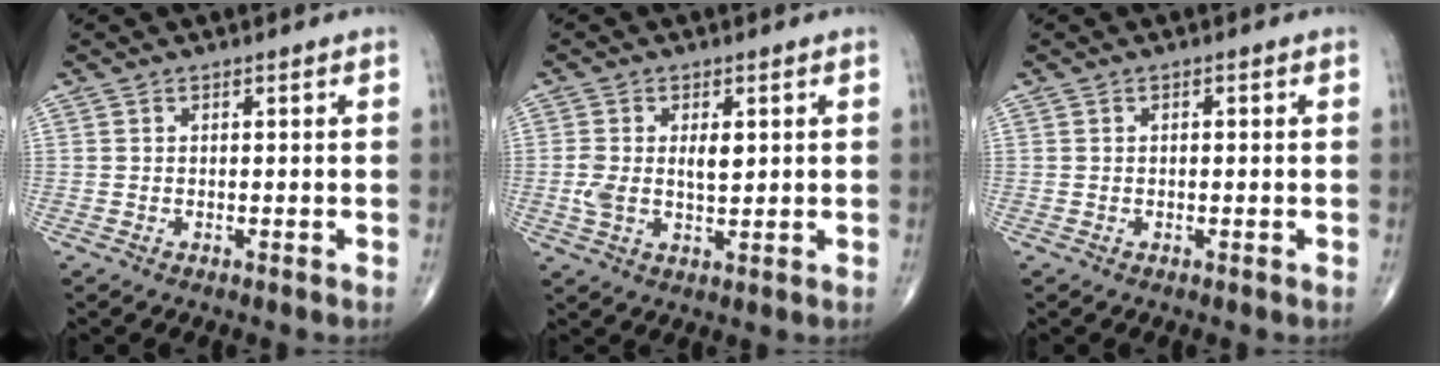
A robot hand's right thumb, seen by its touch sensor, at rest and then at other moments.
{"total": 6.1, "force": [0.7, 3.2, 5.2], "torque": [-0.100, 0.001, 0.015]}
{"total": 0.6, "force": [0.0, 0.3, 0.5], "torque": [-0.009, 0.001, 0.001]}